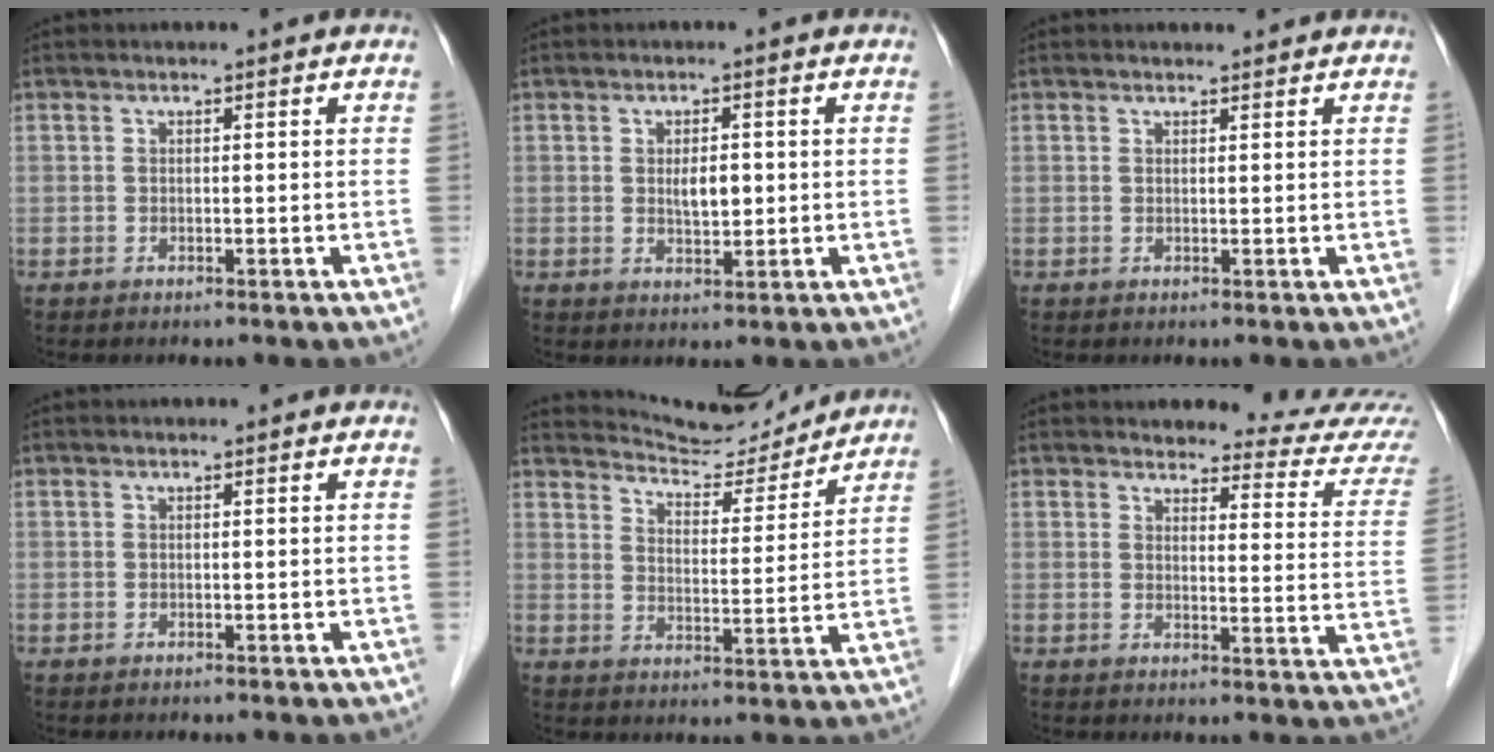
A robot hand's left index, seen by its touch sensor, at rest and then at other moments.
{"total": 3.0, "force": [0.0, 1.3, 2.7], "torque": [-0.047, -0.006, 0.002]}
{"total": 1.6, "force": [1.5, 0.4, 0.2], "torque": [-0.009, 0.005, 0.019]}
{"total": 0.0}
{"total": 10.4, "force": [10.4, 1.0, 0.7], "torque": [-0.016, -0.004, 0.153]}
{"total": 11.1, "force": [11.0, -0.1, 1.4], "torque": [-0.002, -0.085, 0.105]}